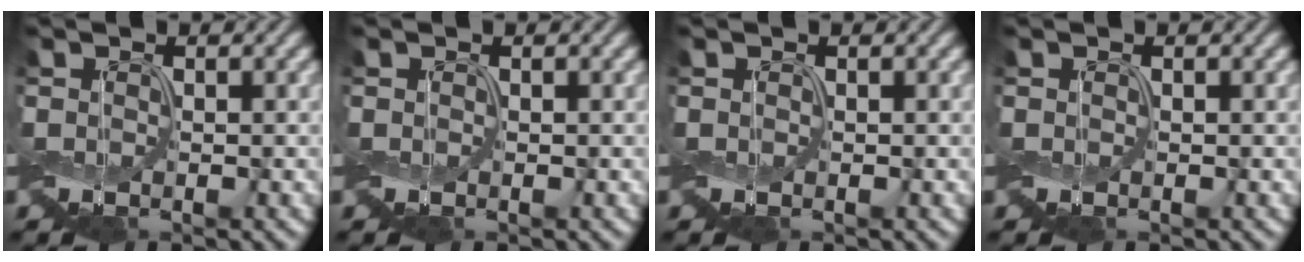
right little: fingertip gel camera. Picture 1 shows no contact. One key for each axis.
{"total": 0.0}
{"total": 0.0}
{"total": 0.0}